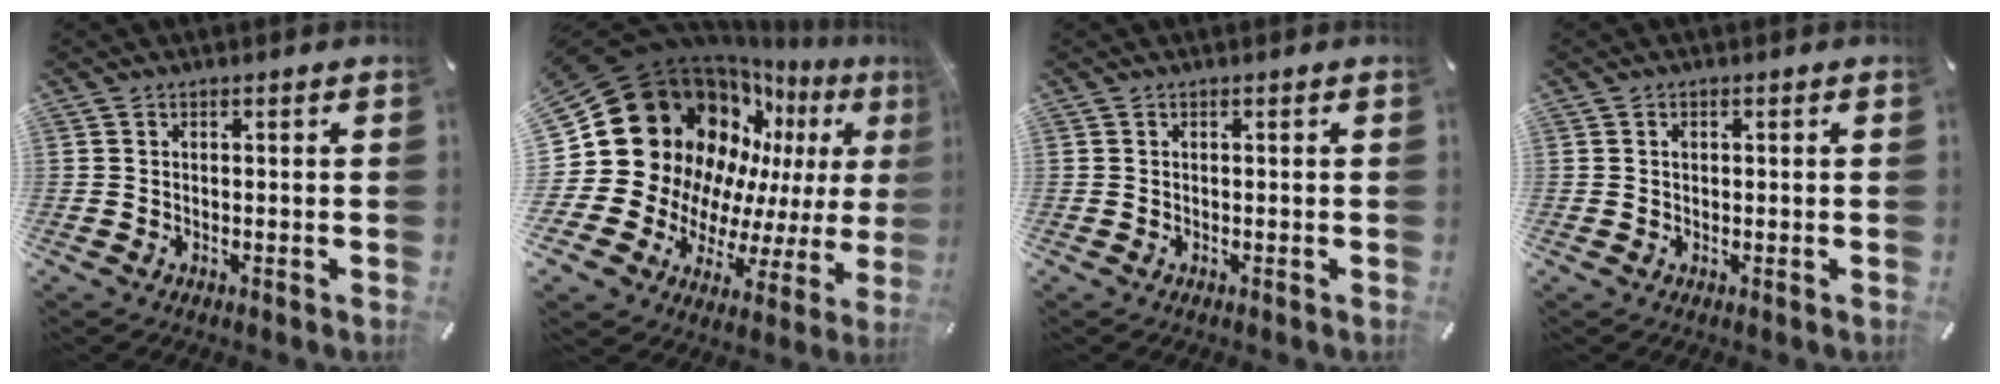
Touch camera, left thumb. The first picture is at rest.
{"total": 22.9, "force": [9.7, 17.0, 11.9], "torque": [-0.188, -0.111, 0.216]}
{"total": 0.0}
{"total": 0.9, "force": [0.2, 0.6, 0.5], "torque": [-0.012, 0.003, 0.003]}